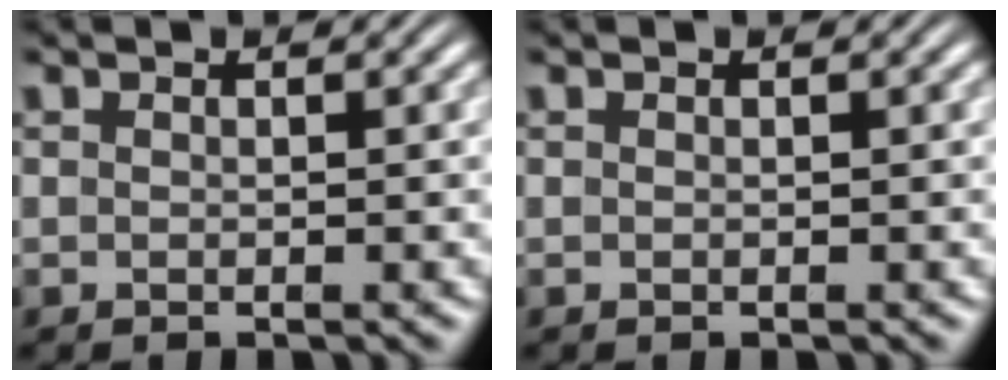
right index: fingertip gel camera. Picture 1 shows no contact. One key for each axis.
{"total": 0.0}